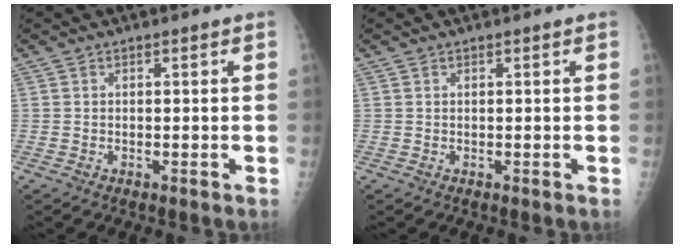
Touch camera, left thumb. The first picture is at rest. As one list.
[{"total": 0.0}]